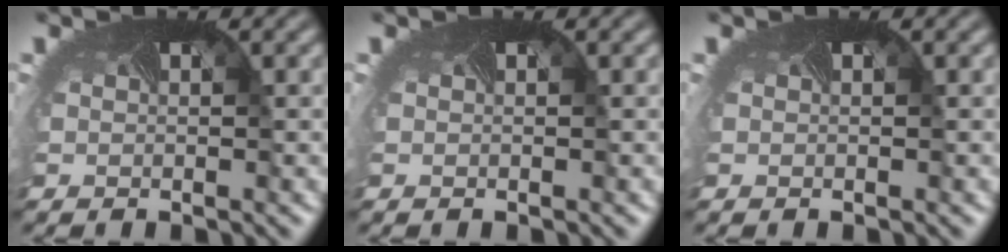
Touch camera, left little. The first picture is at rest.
{"total": 0.0}
{"total": 0.0}